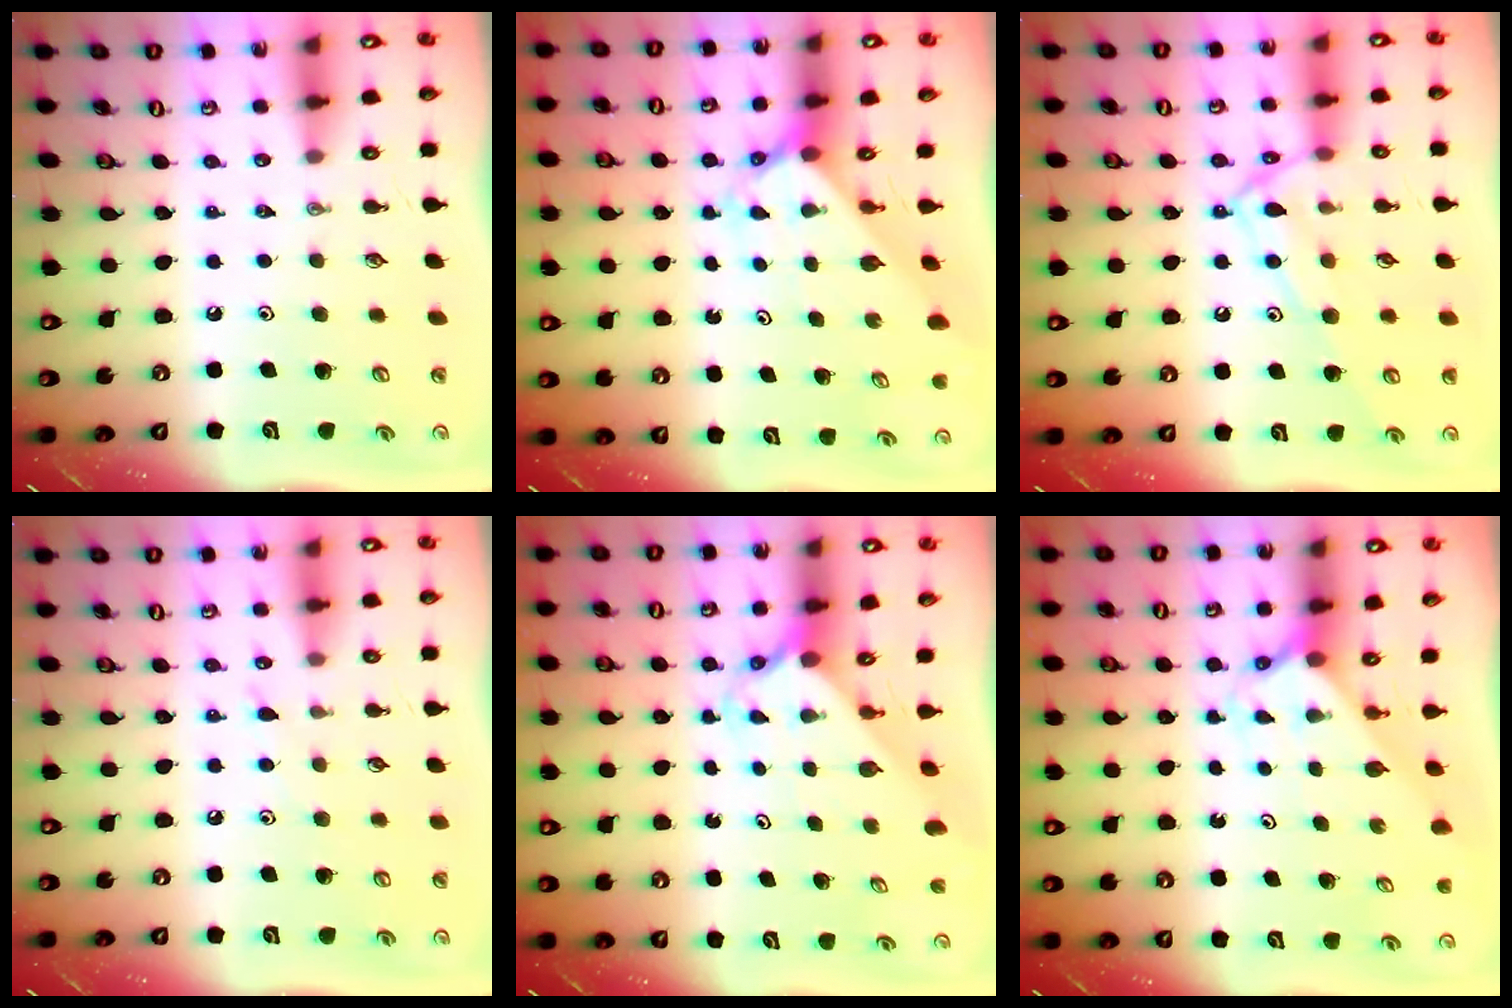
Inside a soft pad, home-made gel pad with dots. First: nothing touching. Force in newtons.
{"total": 2.0, "press": 2.0, "slide": 0.1}
{"total": 13.2, "press": 13.1, "slide": 0.9}
{"total": 5.4, "press": 5.4, "slide": 0.6}
{"total": 2.3, "press": 2.3, "slide": 0.2}
{"total": 2.1, "press": 2.1, "slide": 0.1}